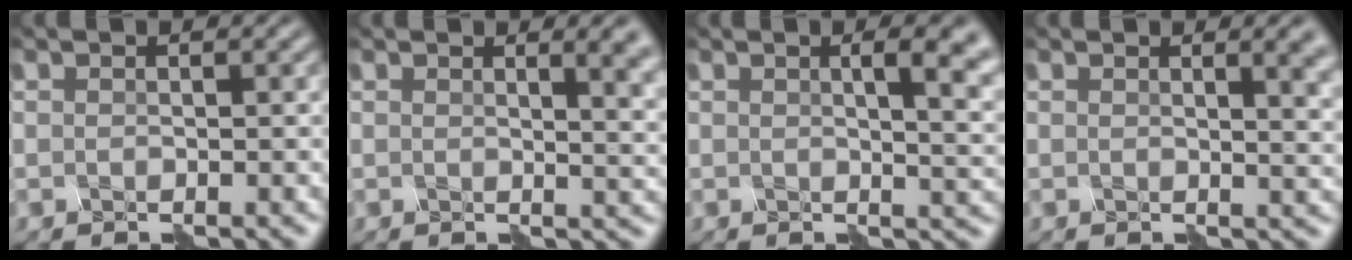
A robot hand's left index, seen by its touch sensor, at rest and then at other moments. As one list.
[{"total": 4.9, "force": [1.6, 2.1, 4.1], "torque": [-0.011, 0.025, 0.012]}, {"total": 7.0, "force": [2.1, 3.0, 6.0], "torque": [-0.030, 0.031, 0.020]}, {"total": 4.4, "force": [1.4, 1.8, 3.7], "torque": [-0.014, 0.020, 0.012]}]